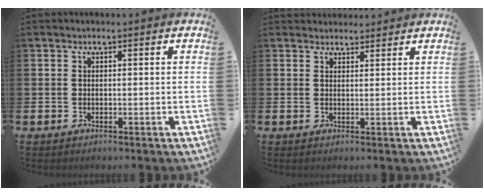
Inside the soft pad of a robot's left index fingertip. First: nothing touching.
{"total": 2.1, "force": [2.0, 0.6, -0.3], "torque": [0.009, -0.010, 0.035]}